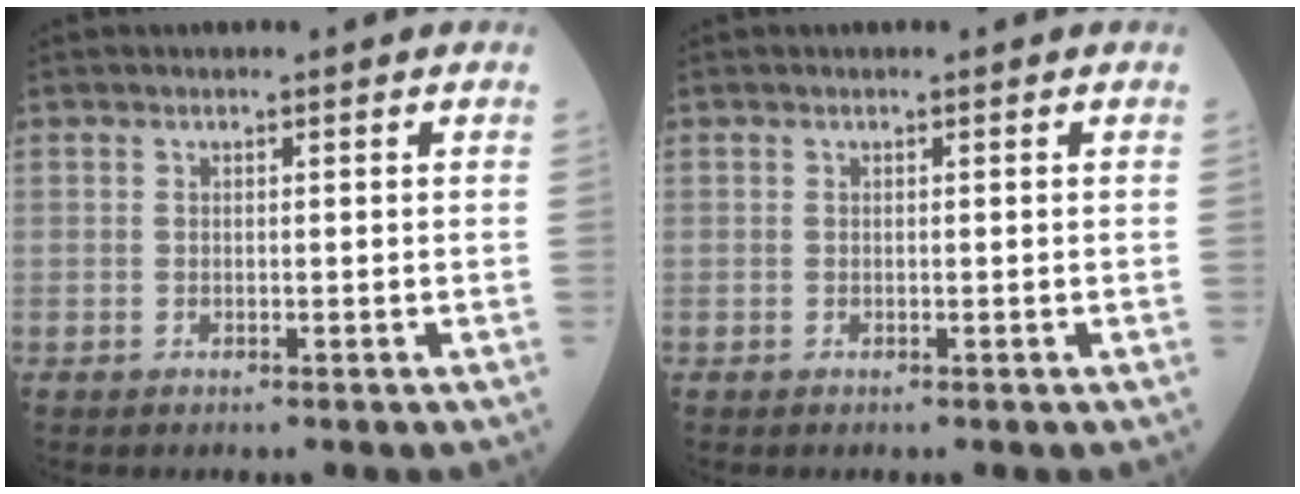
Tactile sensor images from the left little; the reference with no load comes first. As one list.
[{"total": 0.0}]